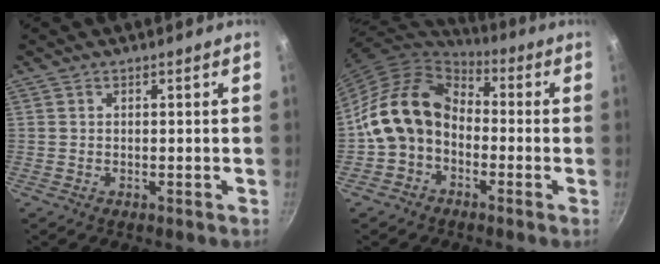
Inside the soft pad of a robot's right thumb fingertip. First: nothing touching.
{"total": 14.1, "force": [-2.2, 10.9, 8.8], "torque": [-0.130, 0.049, -0.059]}